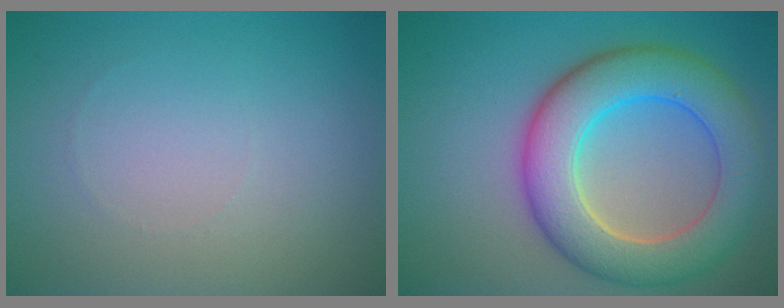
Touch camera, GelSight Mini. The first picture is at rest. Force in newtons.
{"total": 8.7, "press": 8.7, "slide": 0.5}